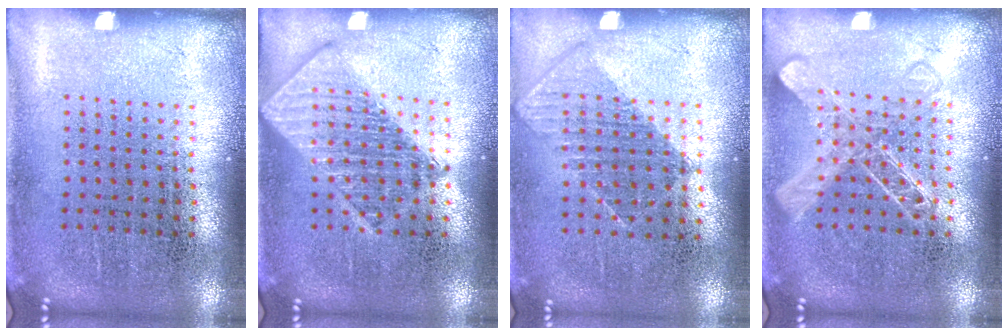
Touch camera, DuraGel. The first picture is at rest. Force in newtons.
{"total": 2.8, "press": 2.8, "slide": 0.4}
{"total": 0.8, "press": 0.8, "slide": 0.4}
{"total": 2.1, "press": 2.1, "slide": 0.5}